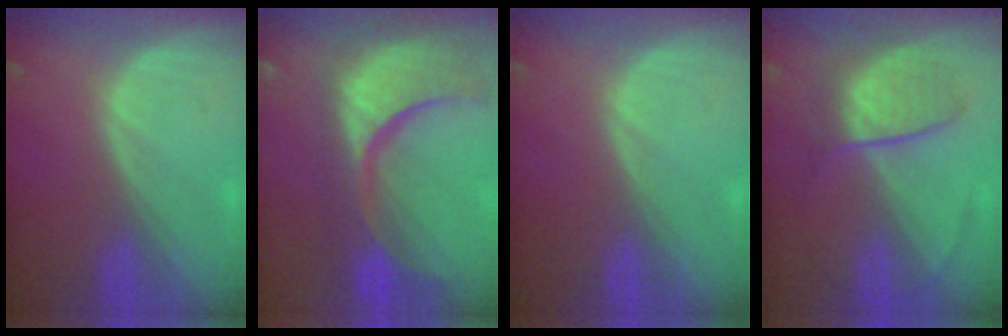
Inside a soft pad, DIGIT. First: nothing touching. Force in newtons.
{"total": 15.5, "press": 12.2, "slide": 9.5}
{"total": 0.0}
{"total": 6.4, "press": 6.4, "slide": 0.7}